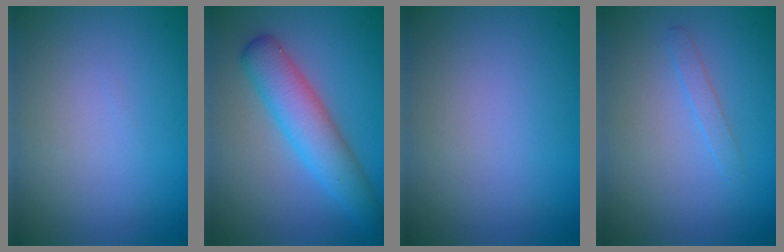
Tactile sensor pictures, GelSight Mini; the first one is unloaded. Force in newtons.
{"total": 5.2, "press": 5.2, "slide": 0.1}
{"total": 0.0}
{"total": 1.0, "press": 1.0, "slide": 0.1}